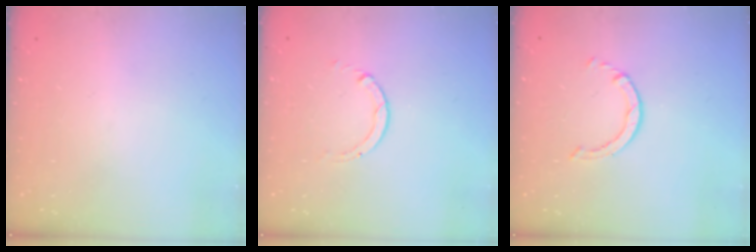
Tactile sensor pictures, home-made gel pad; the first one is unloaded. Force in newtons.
{"total": 0.9, "press": 0.9, "slide": 0.1}
{"total": 0.6, "press": 0.6, "slide": 0.1}